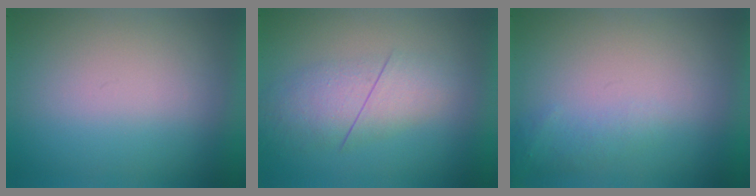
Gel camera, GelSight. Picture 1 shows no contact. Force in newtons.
{"total": 2.8}
{"total": 1.4}